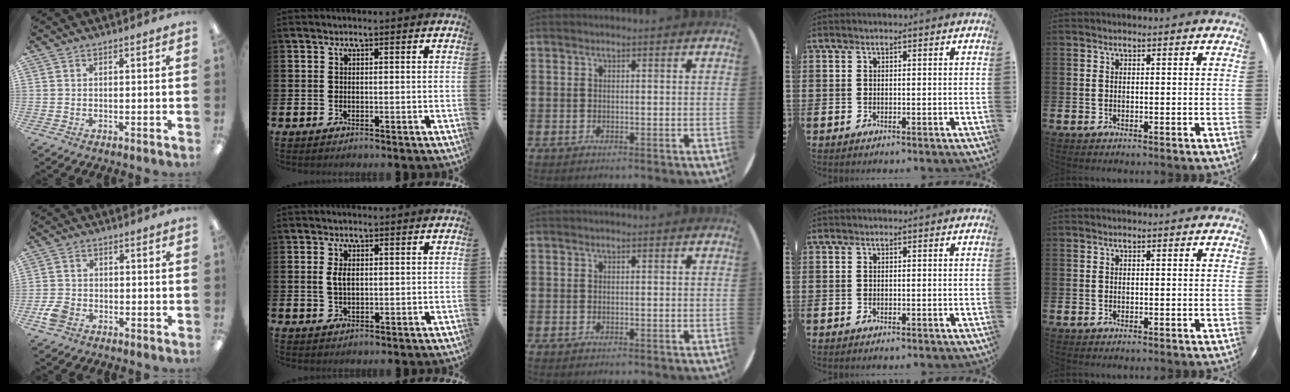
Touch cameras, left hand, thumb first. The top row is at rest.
{"thumb": {"total": 4.7, "force": [-2.3, 3.4, 2.4], "torque": [-0.047, 0.012, -0.042]}, "index": {"total": 2.5, "force": [0.8, 1.3, 2.0], "torque": [-0.031, 0.002, 0.010]}}